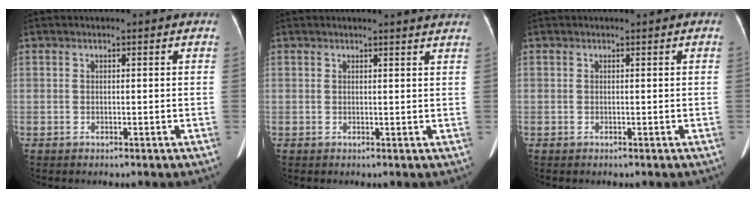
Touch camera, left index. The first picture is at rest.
{"total": 4.4, "force": [4.2, -0.4, 1.4], "torque": [-0.018, 0.001, 0.033]}
{"total": 0.0}